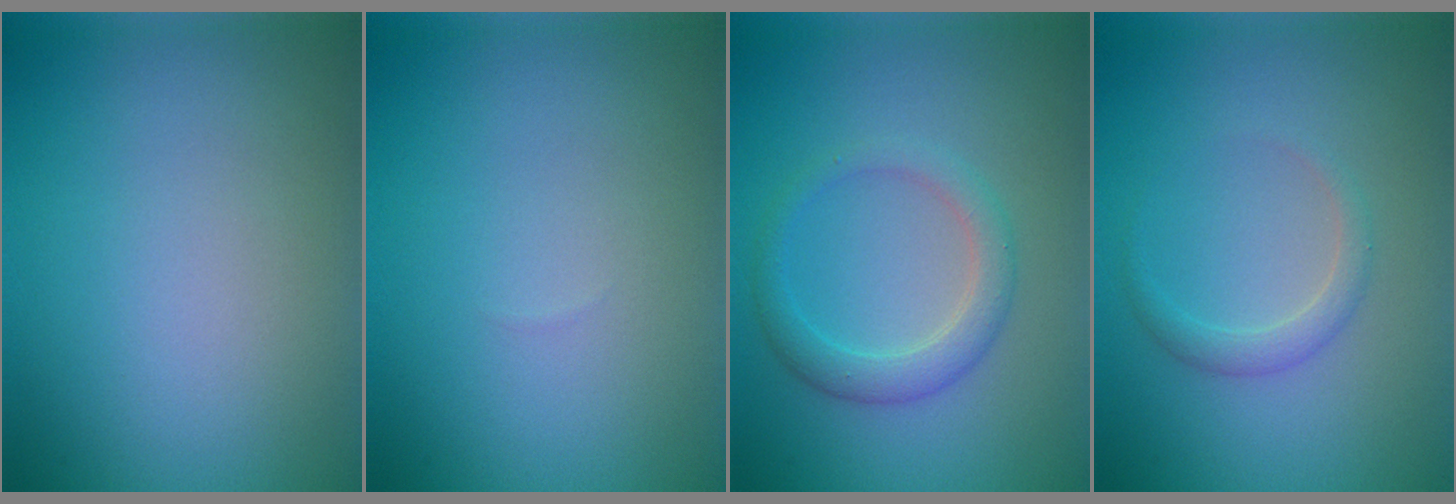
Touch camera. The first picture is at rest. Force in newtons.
{"total": 0.0}
{"total": 2.7, "press": 2.7, "slide": 0.2}
{"total": 1.5, "press": 1.5, "slide": 0.1}